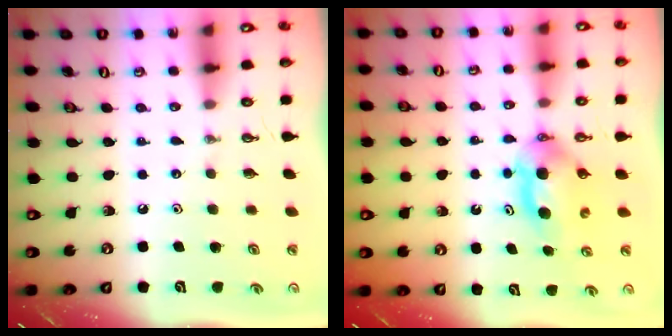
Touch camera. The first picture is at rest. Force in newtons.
{"total": 6.5, "press": 6.0, "slide": 2.5}